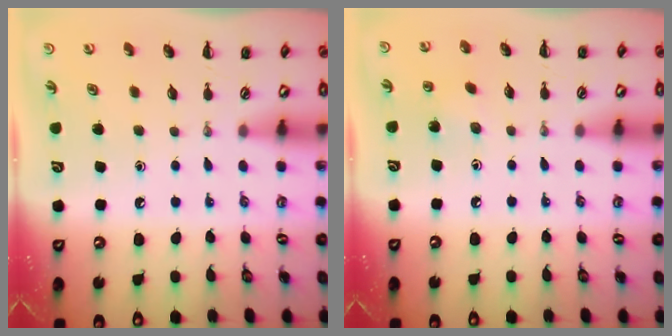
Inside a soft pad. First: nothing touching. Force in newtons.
{"total": 5.8, "press": 5.6, "slide": 1.6}